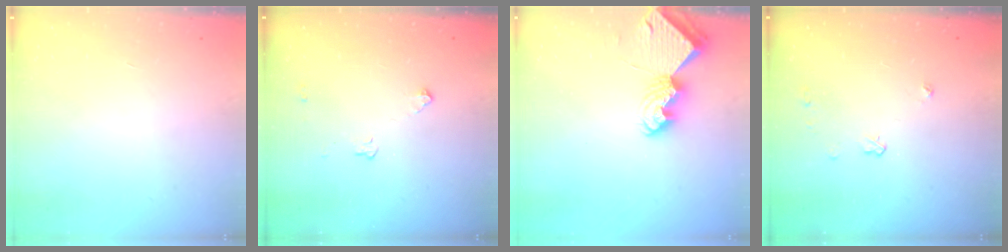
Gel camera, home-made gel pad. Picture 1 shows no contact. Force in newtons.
{"total": 3.2, "press": 3.1, "slide": 0.5}
{"total": 7.8, "press": 7.7, "slide": 0.7}
{"total": 3.7, "press": 3.7, "slide": 0.5}